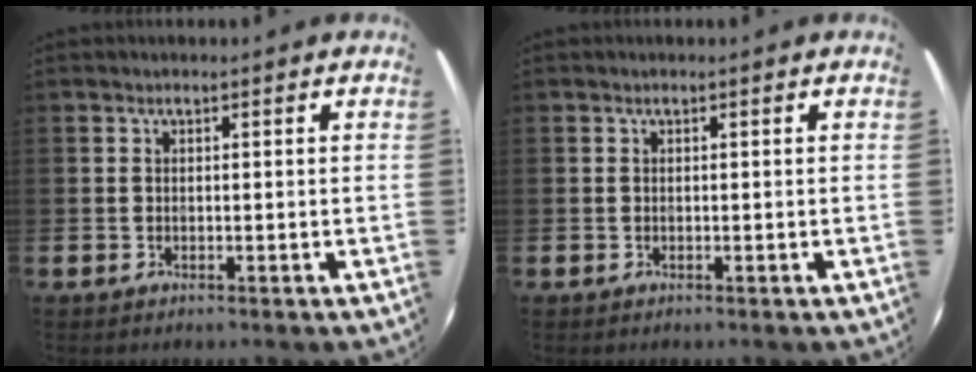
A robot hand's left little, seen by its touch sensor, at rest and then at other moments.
{"total": 0.0}